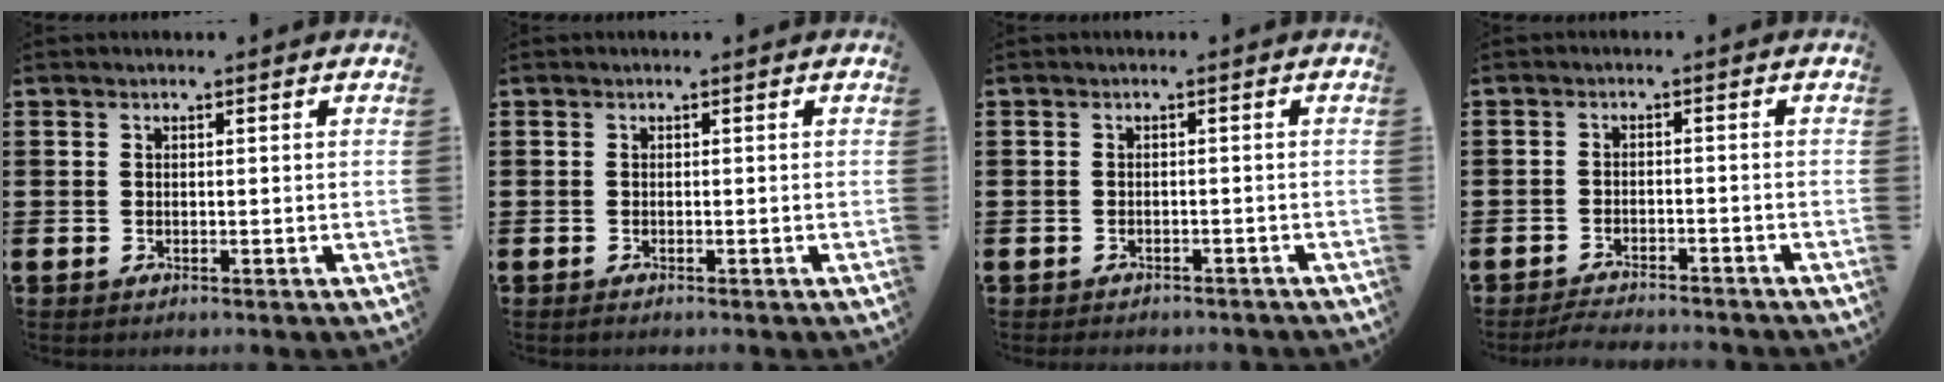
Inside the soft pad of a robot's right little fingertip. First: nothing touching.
{"total": 0.0}
{"total": 0.9, "force": [-0.9, 0.1, 0.0], "torque": [-0.003, 0.000, -0.020]}
{"total": 2.2, "force": [-2.2, 0.0, 0.2], "torque": [-0.006, 0.004, -0.046]}